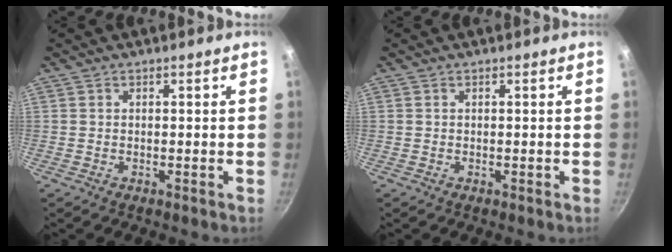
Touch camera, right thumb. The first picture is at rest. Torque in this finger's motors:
{"motor_torque": [-0.22, 0.12, -0.27, 0.07, 0.02]}